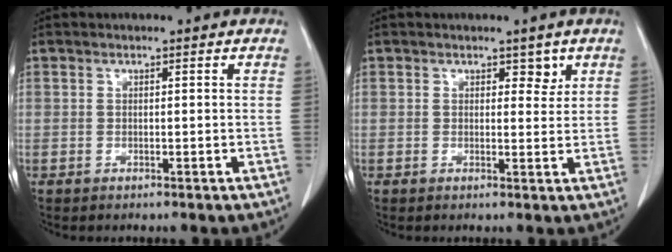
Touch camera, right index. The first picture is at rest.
{"total": 2.0, "force": [1.2, 1.3, 1.0], "torque": [-0.007, -0.004, 0.016]}